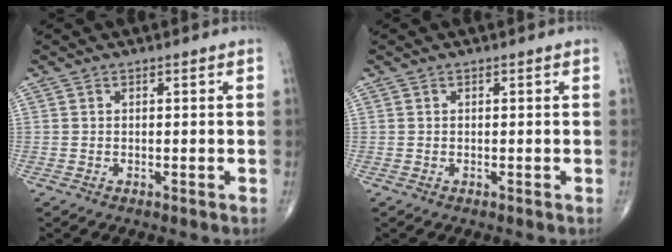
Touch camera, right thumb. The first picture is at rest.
{"total": 0.0}